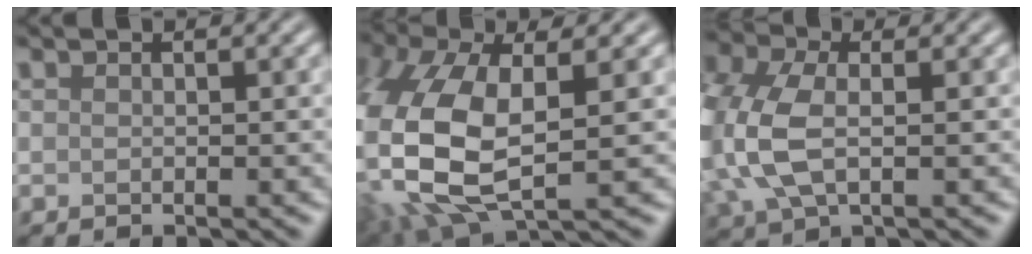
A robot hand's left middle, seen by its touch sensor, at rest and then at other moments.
{"total": 13.9, "force": [-1.3, 8.0, 11.3], "torque": [-0.299, -0.041, -0.005]}
{"total": 8.7, "force": [0.0, 5.7, 6.6], "torque": [-0.187, -0.001, 0.003]}